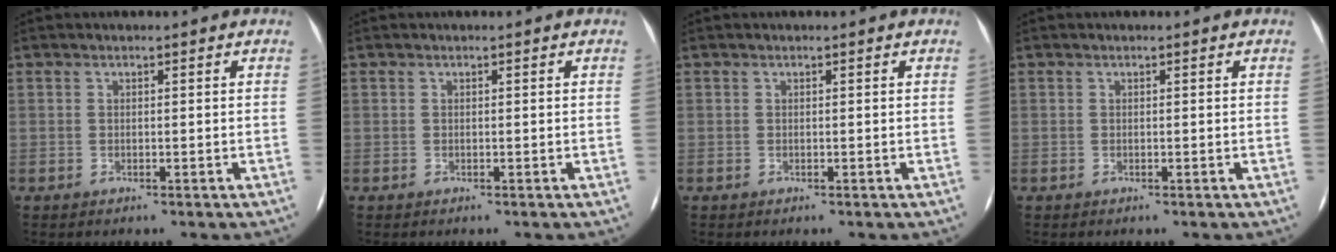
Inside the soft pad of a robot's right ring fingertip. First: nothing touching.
{"total": 0.0}
{"total": 0.0}
{"total": 0.0}